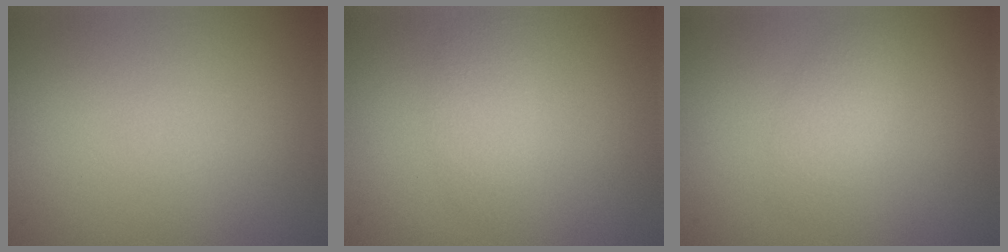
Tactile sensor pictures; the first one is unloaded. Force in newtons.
{"total": 1.7, "press": 1.7, "slide": 0.0}
{"total": 1.7, "press": 1.7, "slide": 0.1}